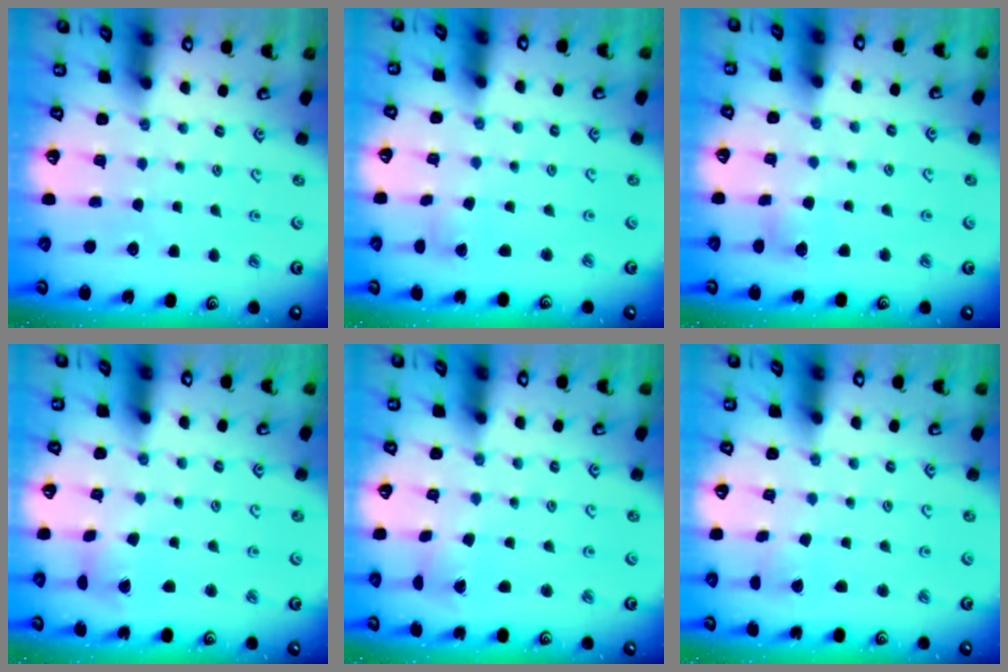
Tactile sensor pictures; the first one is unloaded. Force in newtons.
{"total": 0.8, "press": 0.8, "slide": 0.1}
{"total": 5.0, "press": 4.9, "slide": 0.5}
{"total": 1.8, "press": 1.8, "slide": 0.2}
{"total": 1.1, "press": 1.0, "slide": 0.4}
{"total": 0.0}